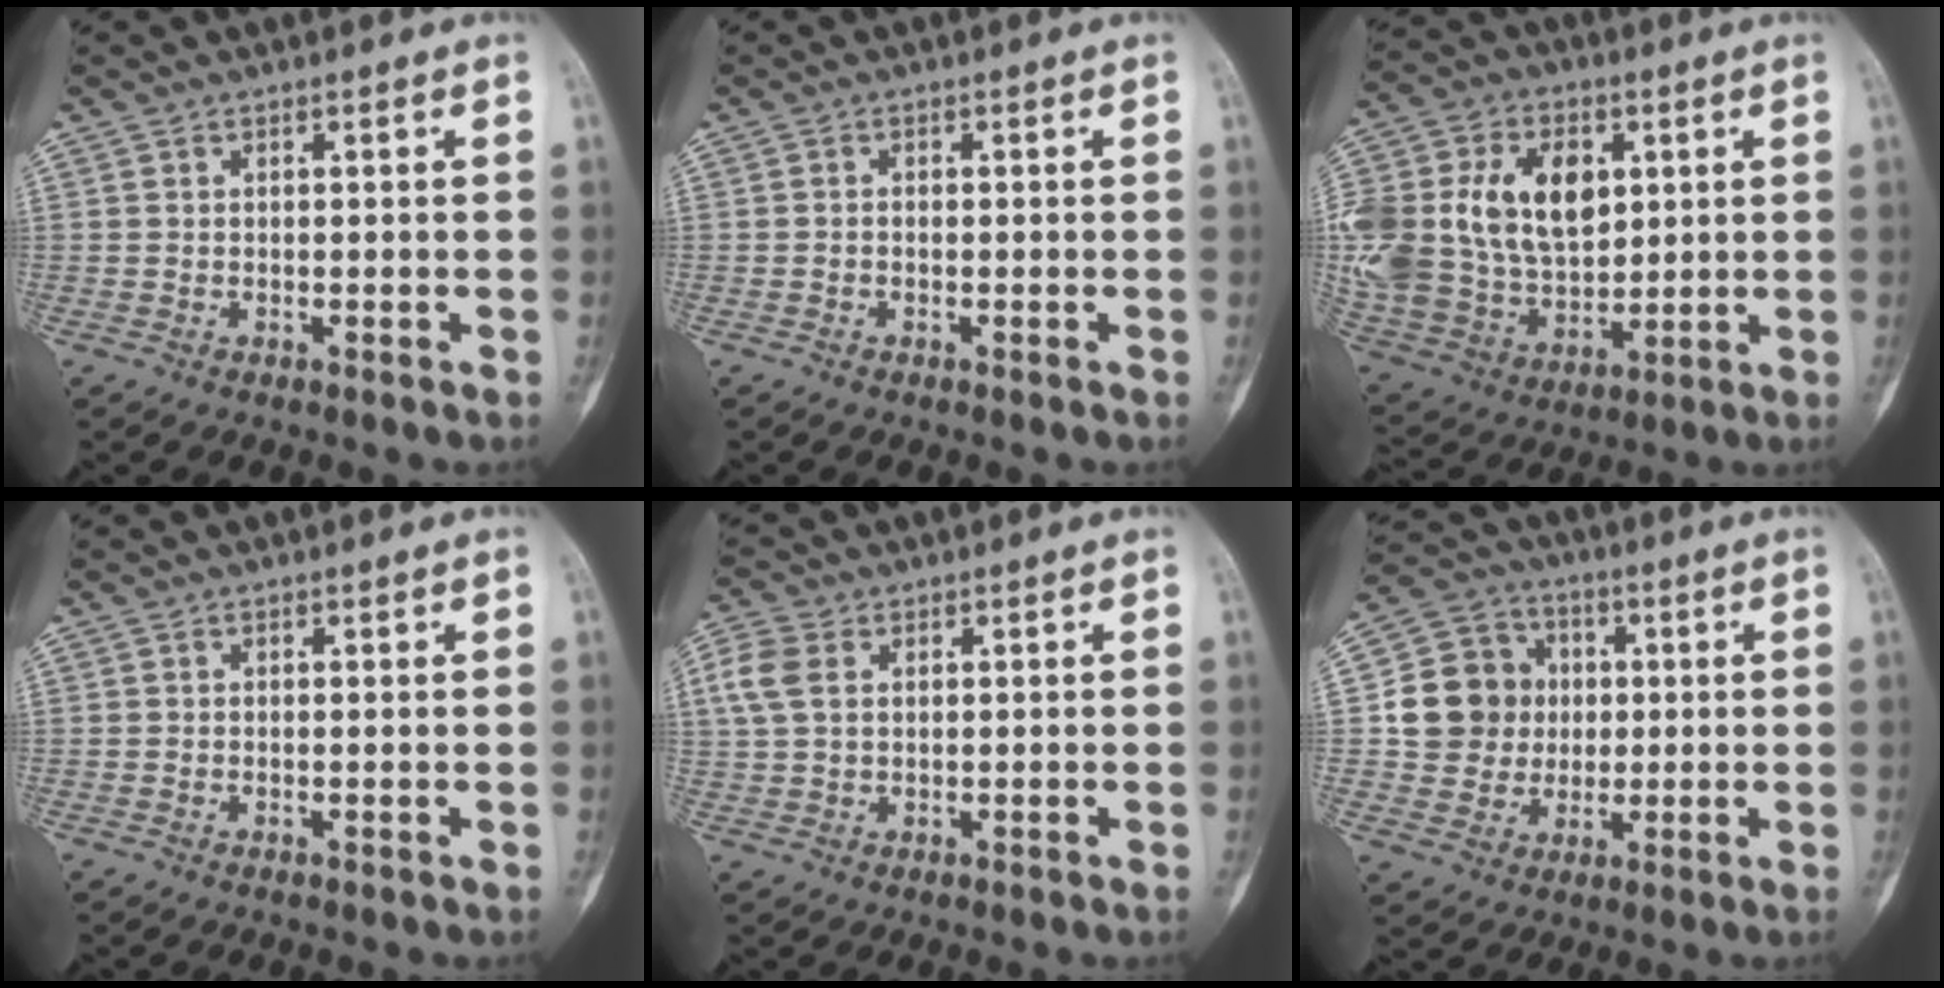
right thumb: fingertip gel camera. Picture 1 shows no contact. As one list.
[{"total": 0.6, "force": [-0.2, 0.5, 0.2], "torque": [0.005, 0.003, -0.007]}, {"total": 27.6, "force": [5.6, 19.3, 19.0], "torque": [-0.396, 0.022, 0.120]}, {"total": 0.0}, {"total": 5.9, "force": [1.7, 4.1, 3.9], "torque": [-0.092, 0.009, 0.033]}, {"total": 12.9, "force": [1.1, 12.0, 4.8], "torque": [-0.049, 0.018, 0.023]}]